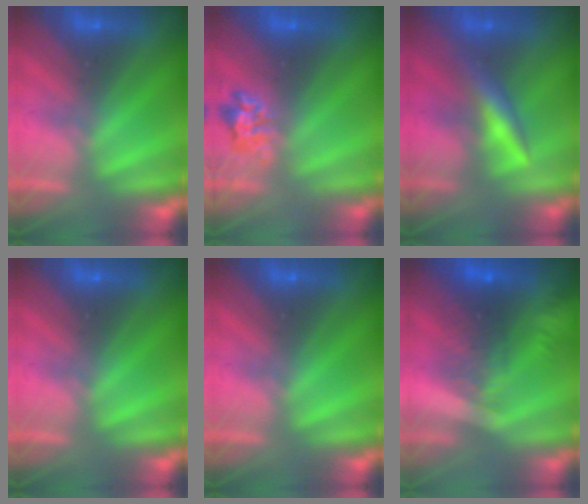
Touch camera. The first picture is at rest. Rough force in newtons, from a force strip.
{"total": 2.3}
{"total": 2.4}
{"total": 0.0}
{"total": 0.0}
{"total": 7.6}